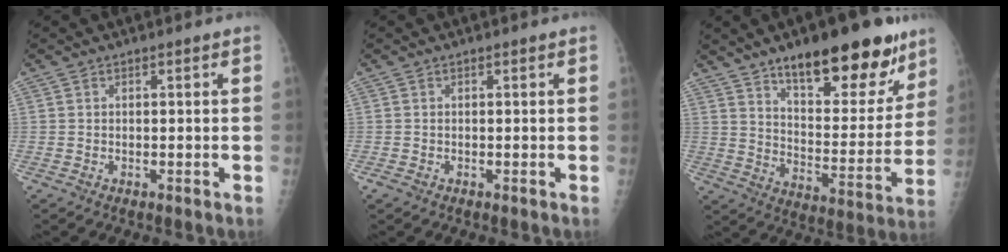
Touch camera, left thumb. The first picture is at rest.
{"total": 0.8, "force": [-0.1, 0.6, 0.5], "torque": [-0.010, -0.001, -0.003]}
{"total": 23.3, "force": [15.0, 8.9, 15.4], "torque": [-0.164, -0.070, 0.226]}